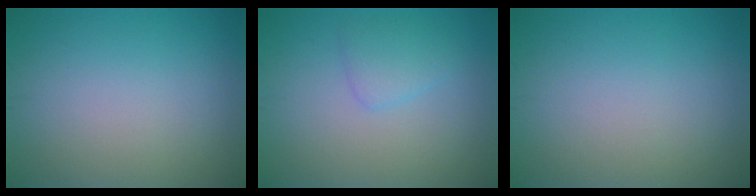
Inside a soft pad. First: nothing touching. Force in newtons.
{"total": 1.8, "press": 1.8, "slide": 0.1}
{"total": 0.0}